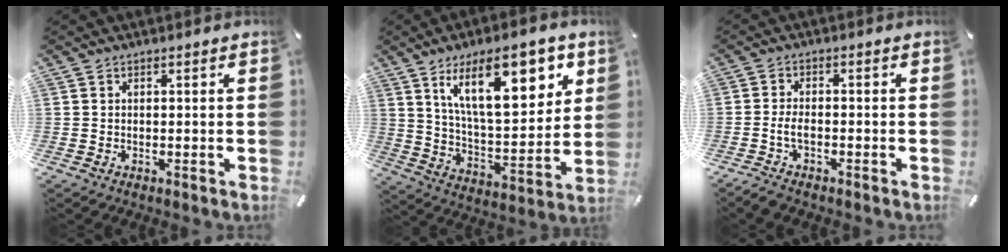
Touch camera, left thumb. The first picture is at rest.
{"total": 21.1, "force": [10.7, 8.9, 15.8], "torque": [-0.249, -0.031, 0.171]}
{"total": 3.4, "force": [-1.5, 1.3, 2.8], "torque": [-0.061, 0.004, -0.031]}